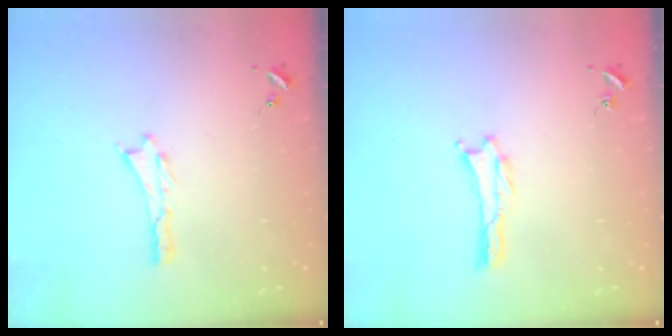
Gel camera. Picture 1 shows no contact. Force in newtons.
{"total": 0.0}